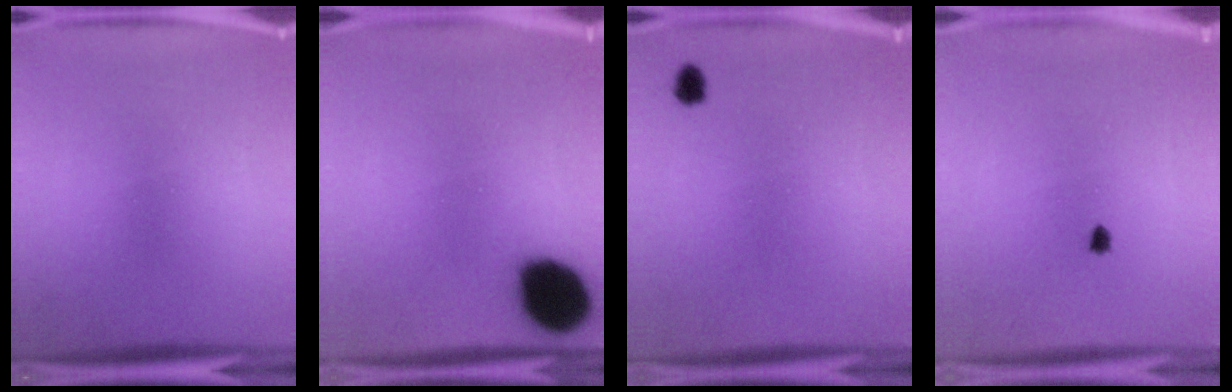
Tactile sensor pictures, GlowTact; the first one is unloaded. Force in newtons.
{"total": 18.0}
{"total": 1.8}
{"total": 0.6}